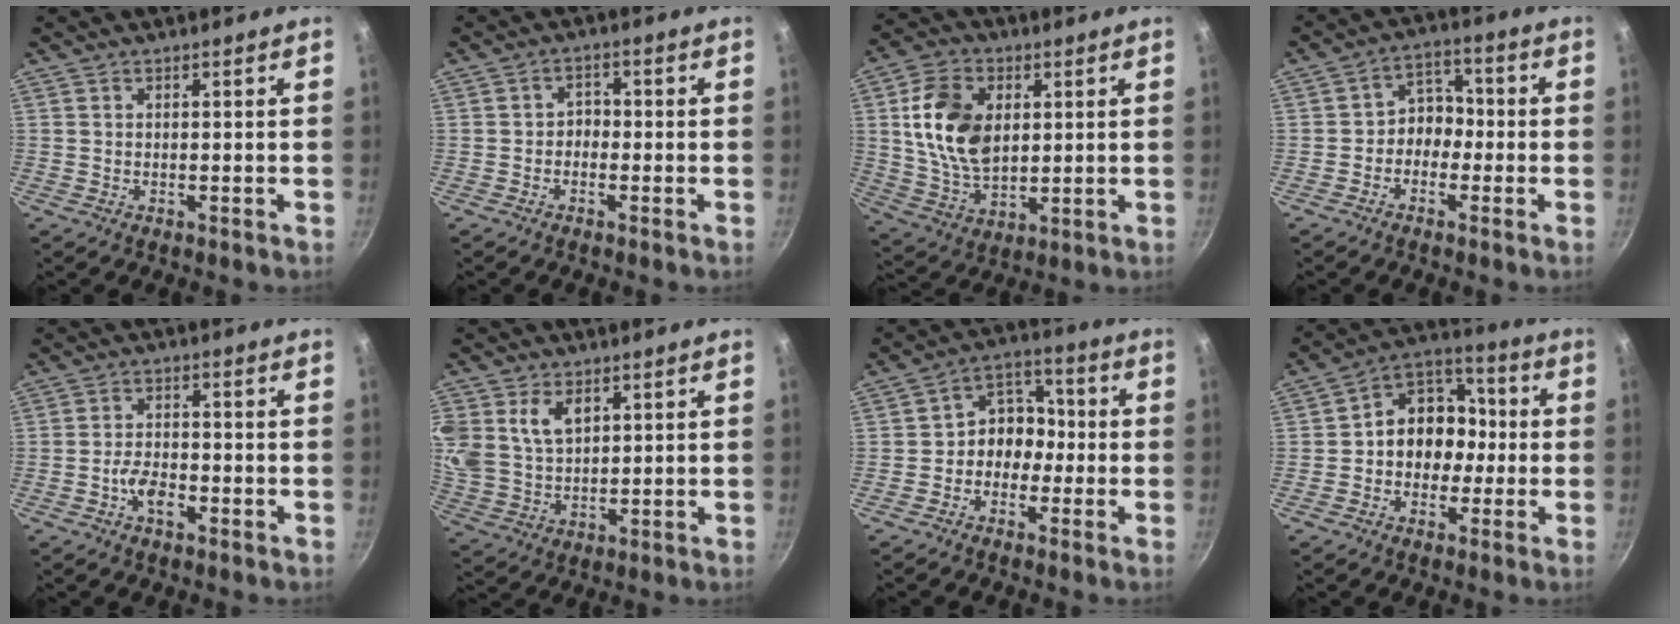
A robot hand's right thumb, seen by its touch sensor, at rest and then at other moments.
{"total": 2.4, "force": [-0.9, 1.9, 1.2], "torque": [-0.006, 0.014, -0.019]}
{"total": 14.7, "force": [2.8, 9.8, 10.5], "torque": [-0.177, -0.008, 0.058]}
{"total": 5.9, "force": [-1.5, 4.8, 3.1], "torque": [0.000, 0.033, -0.037]}
{"total": 5.0, "force": [-2.3, 2.6, 3.6], "torque": [-0.059, 0.021, -0.043]}
{"total": 12.4, "force": [4.7, 8.8, 7.4], "torque": [-0.157, -0.005, 0.098]}
{"total": 8.0, "force": [-1.8, 6.5, 4.2], "torque": [-0.013, 0.042, -0.043]}
{"total": 12.1, "force": [-1.2, 10.0, 6.7], "torque": [-0.043, 0.046, -0.036]}